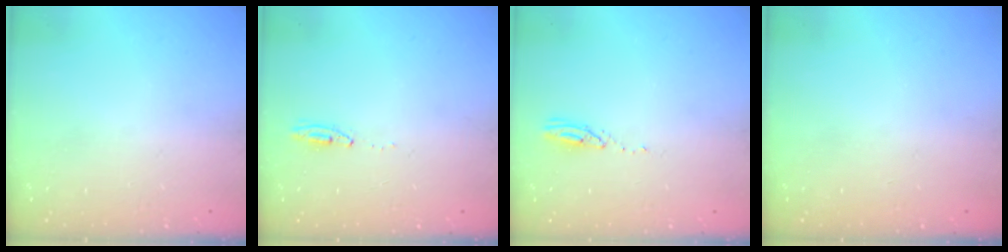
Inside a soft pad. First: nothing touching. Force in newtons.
{"total": 3.4, "press": 2.9, "slide": 1.7}
{"total": 3.0, "press": 2.9, "slide": 0.3}
{"total": 0.0}